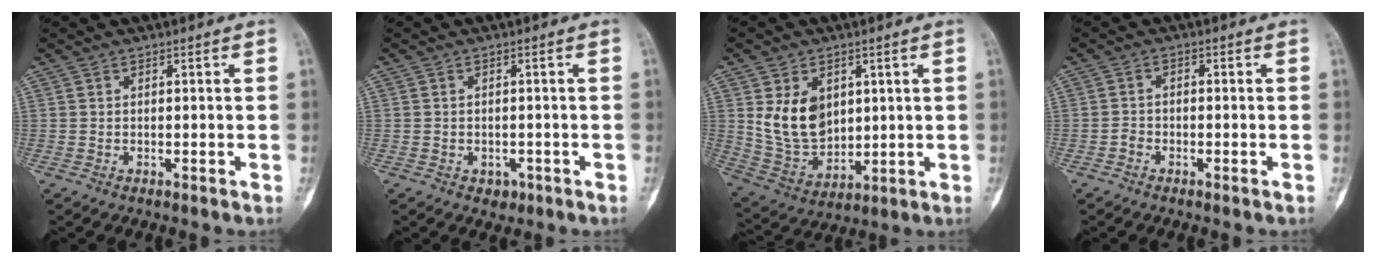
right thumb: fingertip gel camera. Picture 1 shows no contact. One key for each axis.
{"total": 2.3, "fx": -0.9, "fy": 1.9, "fz": 0.9, "tx": 0.003, "ty": 0.007, "tz": -0.006}
{"total": 12.0, "fx": 3.1, "fy": 8.8, "fz": 7.5, "tx": -0.097, "ty": -0.021, "tz": 0.082}
{"total": 1.7, "fx": -1.0, "fy": 1.2, "fz": 0.6, "tx": -0.005, "ty": 0.011, "tz": -0.023}